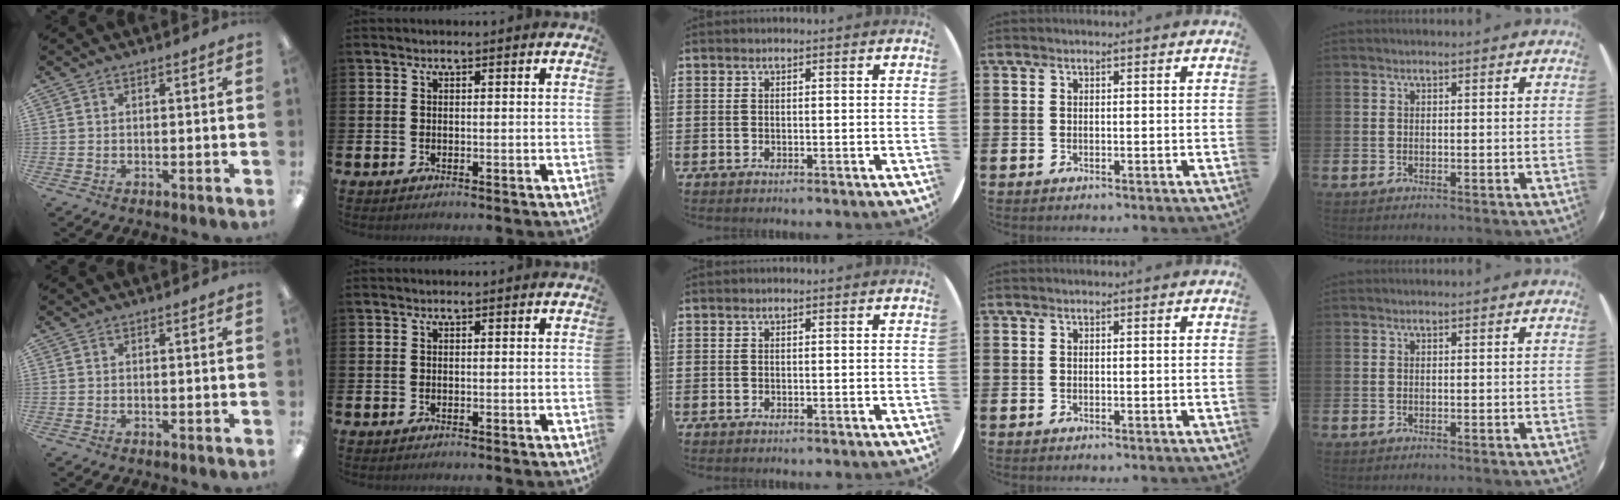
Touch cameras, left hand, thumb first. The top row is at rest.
{}